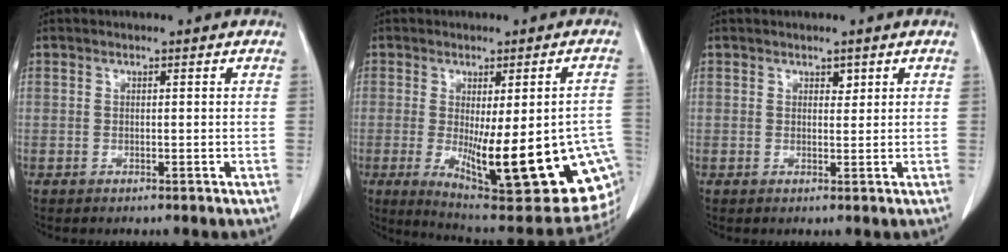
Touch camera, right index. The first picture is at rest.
{"total": 23.5, "force": [-6.5, 5.5, 21.9], "torque": [-0.214, -0.020, -0.074]}
{"total": 1.1, "force": [0.7, 0.6, 0.6], "torque": [-0.005, -0.003, 0.009]}